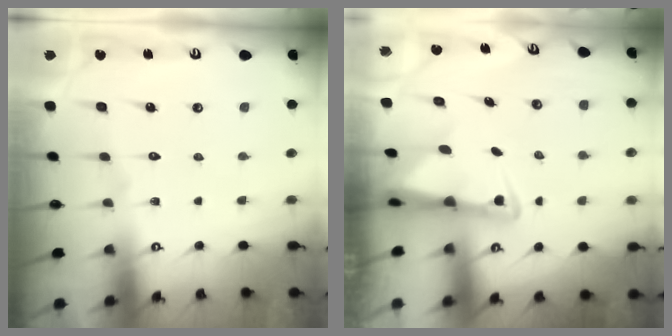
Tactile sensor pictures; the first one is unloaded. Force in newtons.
{"total": 3.2, "press": 3.1, "slide": 0.6}